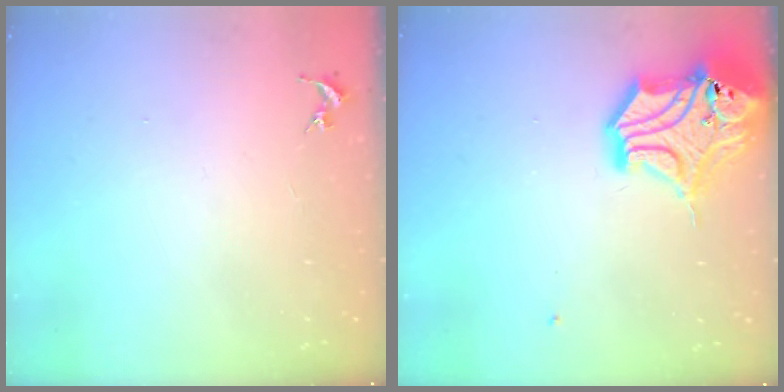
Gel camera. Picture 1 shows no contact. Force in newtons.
{"total": 18.5, "press": 18.3, "slide": 2.6}